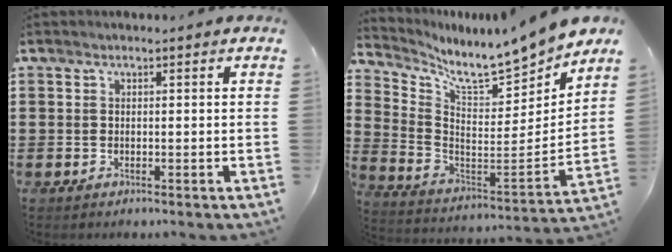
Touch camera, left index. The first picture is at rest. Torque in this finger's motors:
{"motor_torque": [1.05, -0.69, 0.39, 0.11]}